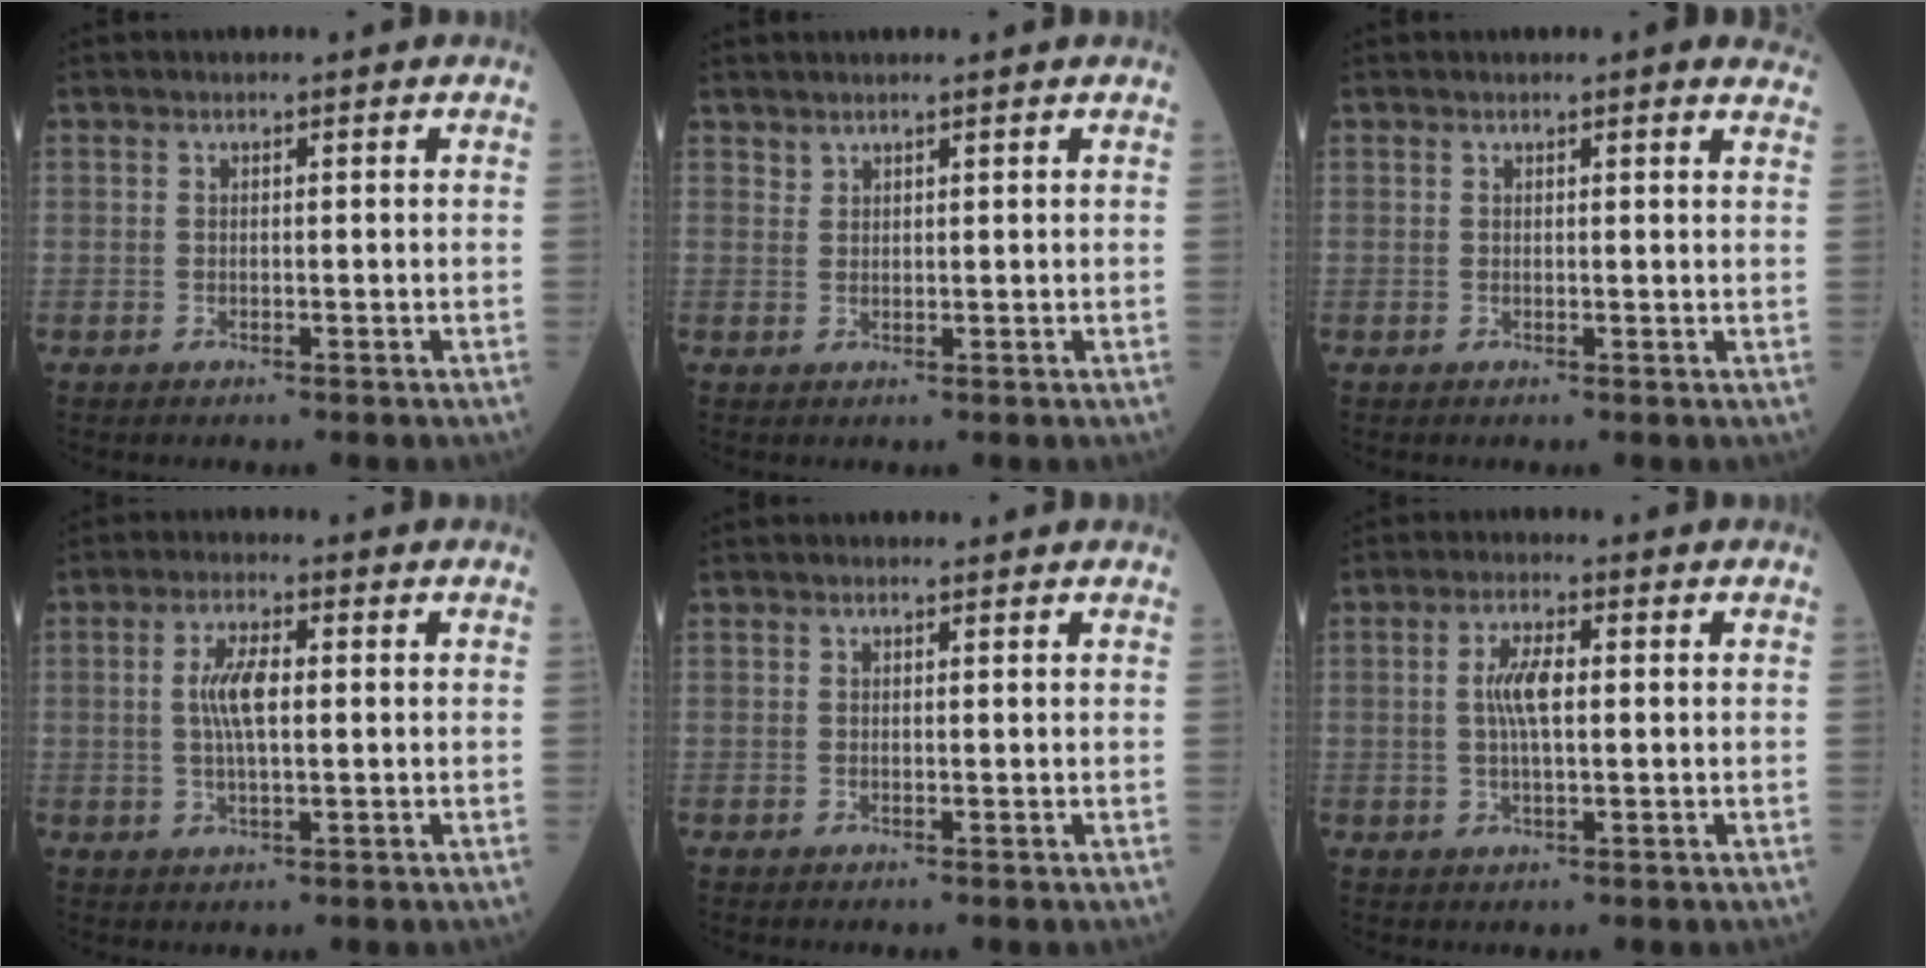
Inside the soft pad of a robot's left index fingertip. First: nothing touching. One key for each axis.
{"total": 1.7, "fx": 1.7, "fy": 0.1, "fz": 0.4, "tx": -0.002, "ty": 0.011, "tz": 0.033}
{"total": 4.8, "fx": 4.4, "fy": 0.5, "fz": 1.7, "tx": -0.009, "ty": -0.002, "tz": 0.024}
{"total": 5.5, "fx": 0.4, "fy": 1.4, "fz": 5.3, "tx": -0.114, "ty": 0.006, "tz": 0.006}
{"total": 0.6, "fx": 0.5, "fy": 0.3, "fz": 0.1, "tx": -0.009, "ty": -0.001, "tz": 0.005}
{"total": 4.9, "fx": 0.4, "fy": 1.2, "fz": 4.7, "tx": -0.101, "ty": 0.006, "tz": 0.005}